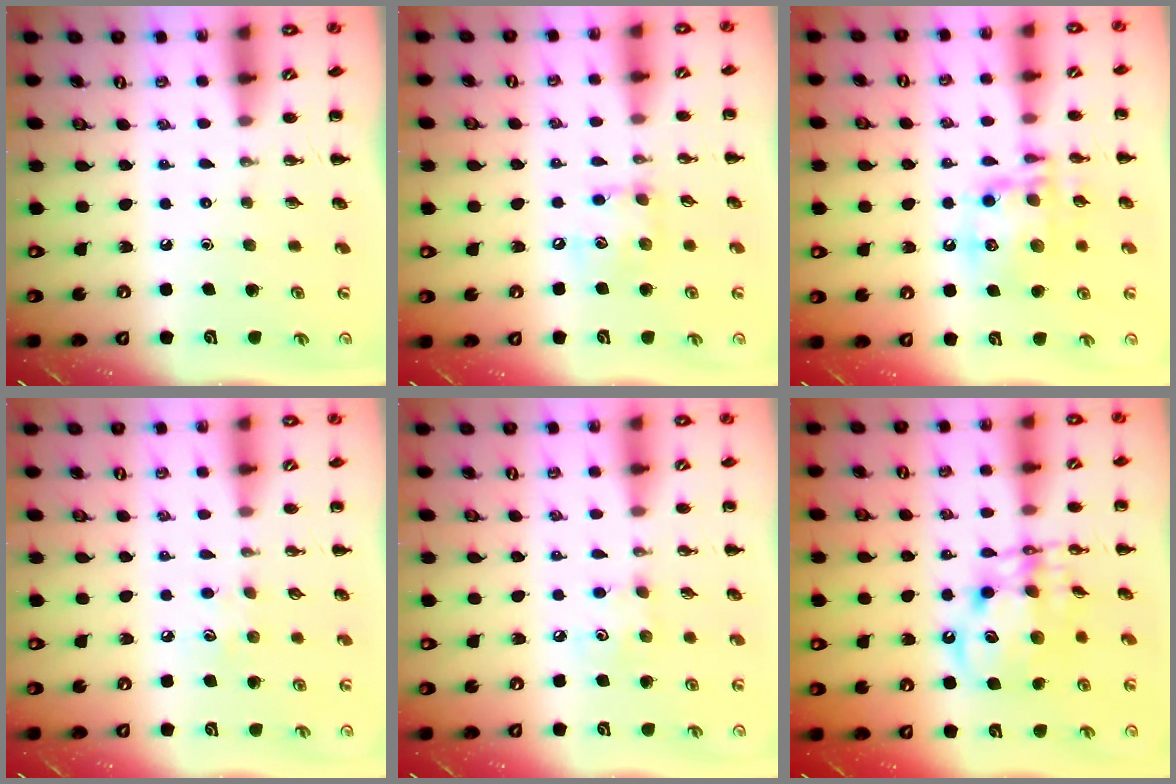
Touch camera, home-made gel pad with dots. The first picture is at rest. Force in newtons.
{"total": 9.0, "press": 9.0, "slide": 1.0}
{"total": 13.7, "press": 13.5, "slide": 2.3}
{"total": 4.3, "press": 4.2, "slide": 1.1}
{"total": 3.8, "press": 3.7, "slide": 0.9}
{"total": 13.2, "press": 12.7, "slide": 3.3}